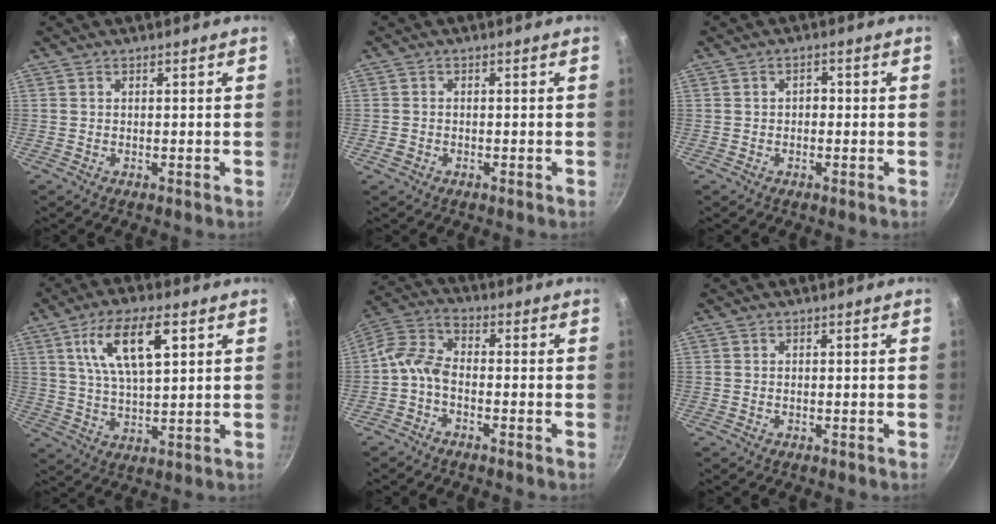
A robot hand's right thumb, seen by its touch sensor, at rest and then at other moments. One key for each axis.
{"total": 1.7, "fx": -0.8, "fy": 1.3, "fz": 0.7, "tx": -0.015, "ty": 0.006, "tz": -0.014}
{"total": 1.8, "fx": -0.2, "fy": 1.2, "fz": 1.3, "tx": -0.015, "ty": 0.008, "tz": -0.005}
{"total": 12.7, "fx": 4.8, "fy": 4.9, "fz": 10.7, "tx": -0.179, "ty": -0.006, "tz": 0.091}
{"total": 6.4, "fx": -2.5, "fy": 3.6, "fz": 4.7, "tx": -0.109, "ty": 0.038, "tz": -0.065}
{"total": 0.0}